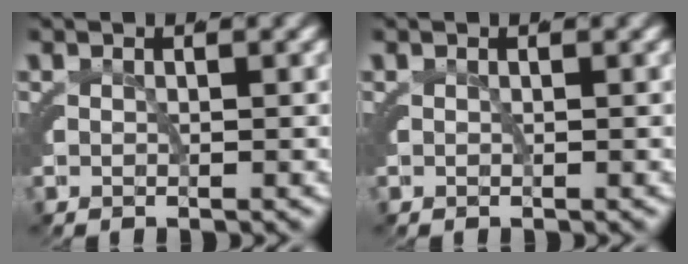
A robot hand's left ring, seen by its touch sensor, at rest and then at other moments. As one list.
[{"total": 0.0}]